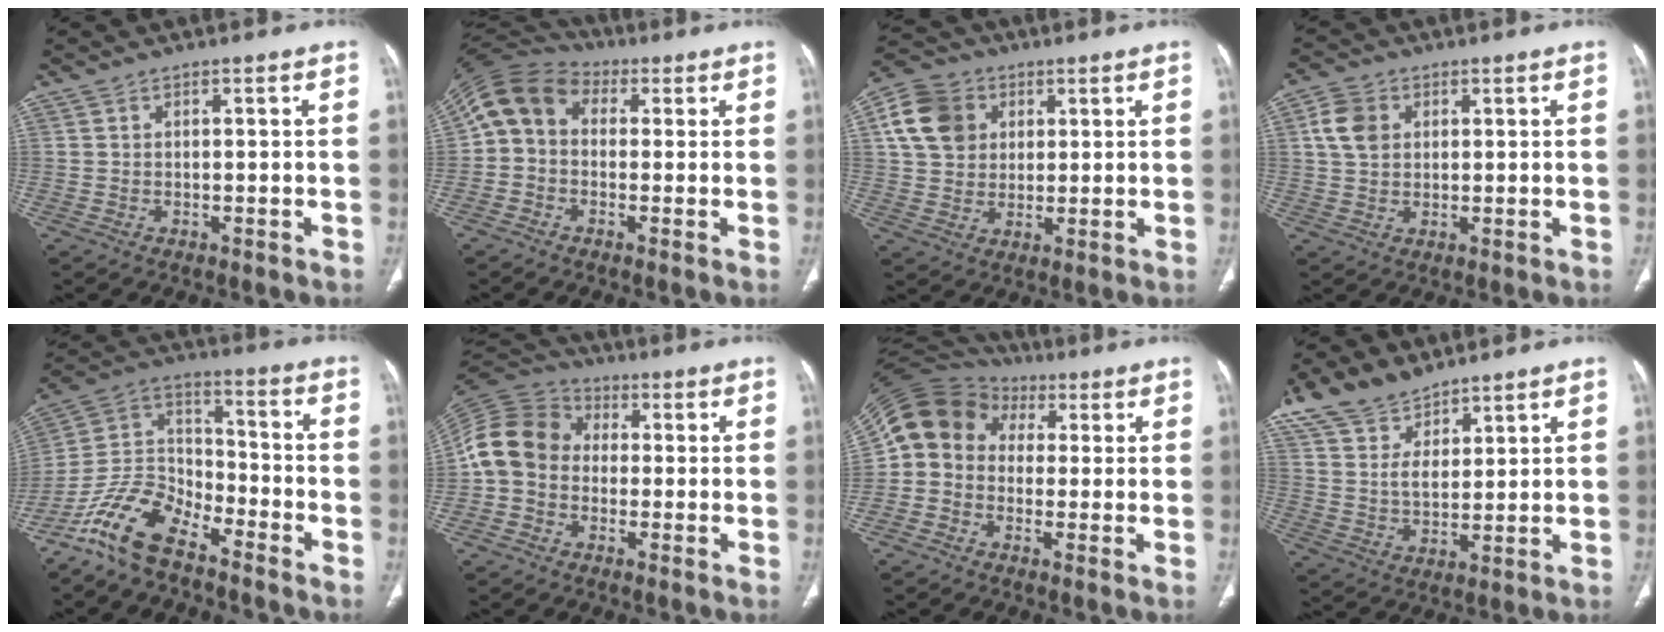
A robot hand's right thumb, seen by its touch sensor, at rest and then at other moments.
{"total": 9.3, "force": [0.6, 7.4, 5.6], "torque": [-0.098, 0.036, -0.009]}
{"total": 11.4, "force": [3.4, 9.5, 5.2], "torque": [-0.086, 0.003, 0.056]}
{"total": 6.1, "force": [1.7, 4.7, 3.5], "torque": [-0.059, 0.003, 0.030]}
{"total": 12.3, "force": [-9.4, 5.0, 6.1], "torque": [-0.112, 0.075, -0.189]}
{"total": 11.3, "force": [-1.0, 9.6, 5.9], "torque": [-0.113, 0.035, -0.035]}
{"total": 11.5, "force": [0.9, 9.9, 5.8], "torque": [-0.099, 0.040, 0.000]}
{"total": 11.4, "force": [8.5, 5.9, 4.8], "torque": [-0.074, -0.024, 0.172]}